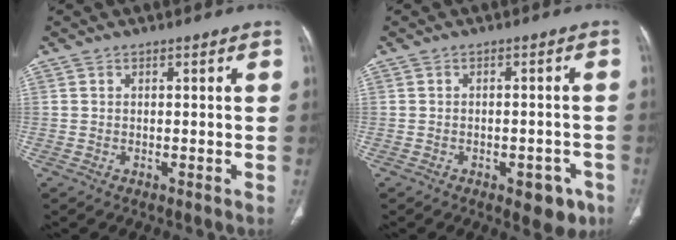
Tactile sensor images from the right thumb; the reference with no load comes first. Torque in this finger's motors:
{"motor_torque": [1.09, 0.32, -0.17, 0.06, 0.15]}